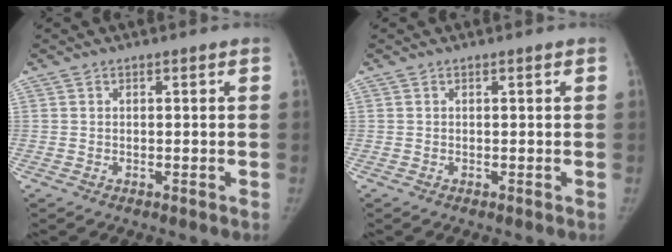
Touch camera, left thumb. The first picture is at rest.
{"total": 0.0}